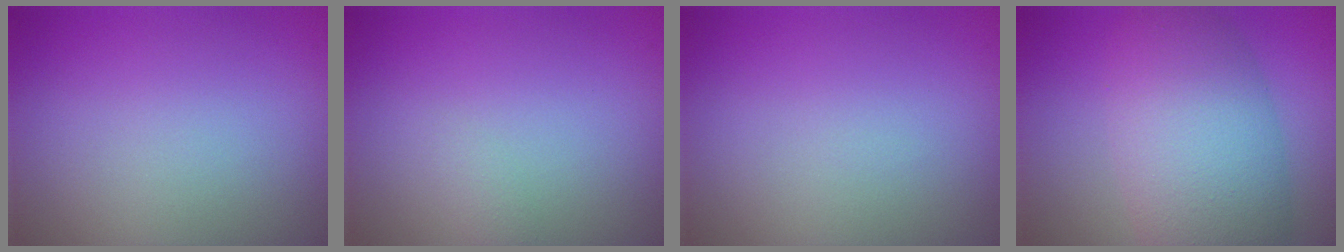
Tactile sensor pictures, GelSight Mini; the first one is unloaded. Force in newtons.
{"total": 0.6, "press": 0.6, "slide": 0.0}
{"total": 0.0}
{"total": 8.6, "press": 8.6, "slide": 0.3}